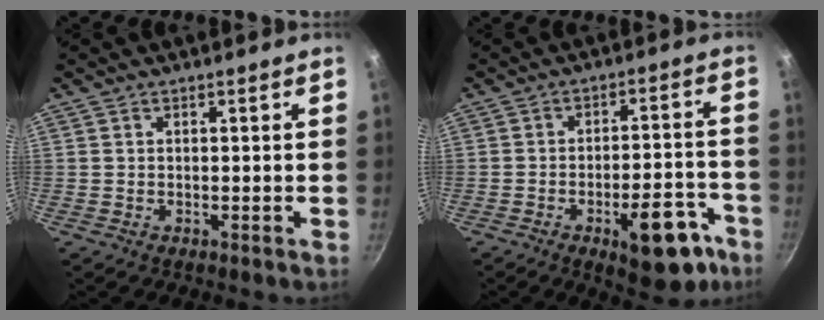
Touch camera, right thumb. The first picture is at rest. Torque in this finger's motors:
{"motor_torque": [3.13, 1.88, 0.94, -0.78, 0.09]}